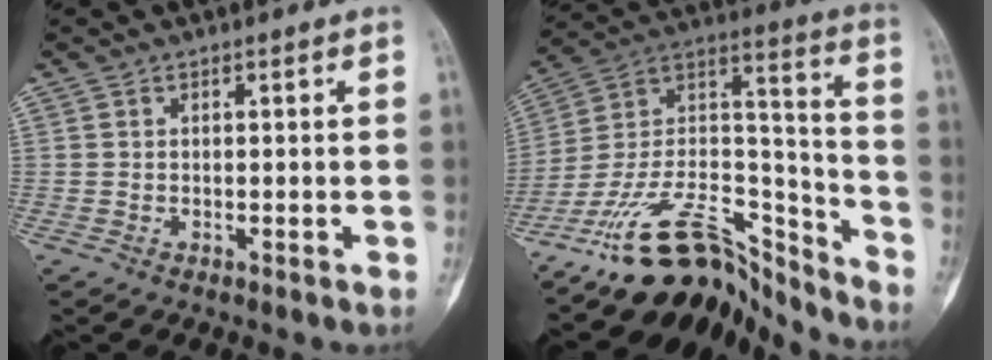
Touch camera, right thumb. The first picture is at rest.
{"total": 20.2, "force": [-16.3, 8.4, 8.6], "torque": [-0.109, 0.137, -0.287]}